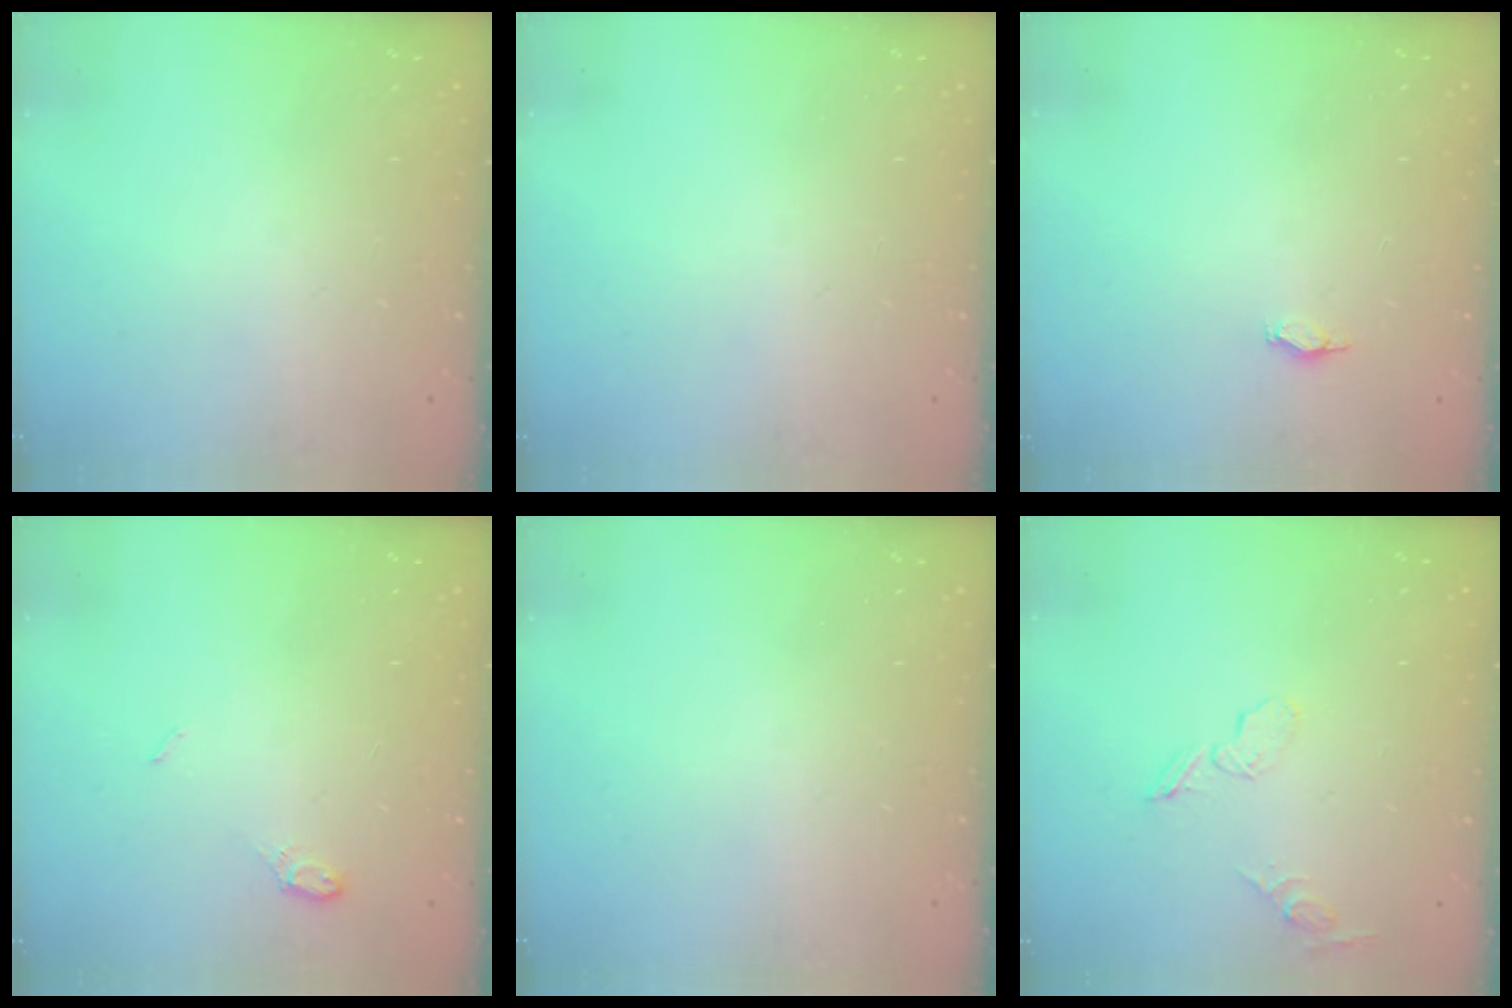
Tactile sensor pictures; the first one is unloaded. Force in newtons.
{"total": 0.0}
{"total": 2.2, "press": 1.9, "slide": 1.2}
{"total": 4.6, "press": 4.6, "slide": 0.6}
{"total": 0.0}
{"total": 6.9, "press": 6.9, "slide": 0.9}